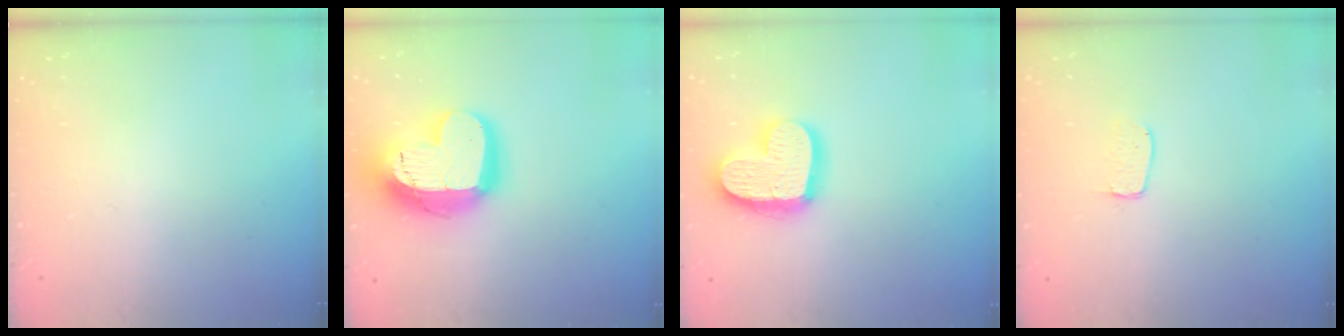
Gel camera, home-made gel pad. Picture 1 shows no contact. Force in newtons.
{"total": 20.1, "press": 20.0, "slide": 1.6}
{"total": 16.4, "press": 16.4, "slide": 1.0}
{"total": 3.8, "press": 3.8, "slide": 0.3}